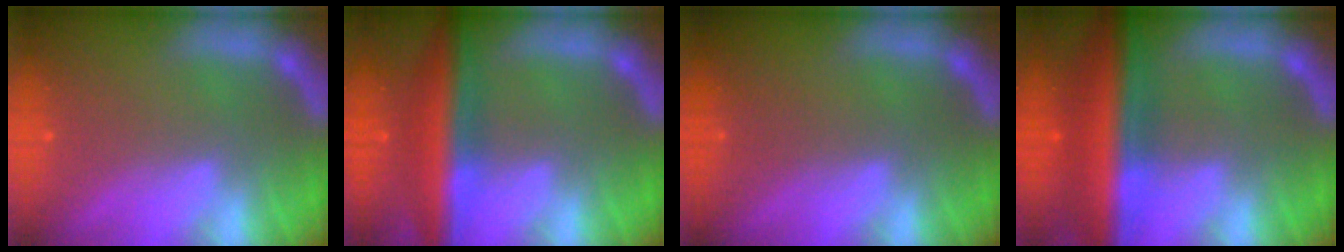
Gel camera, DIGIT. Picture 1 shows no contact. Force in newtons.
{"total": 7.5}
{"total": 0.0}
{"total": 10.0}